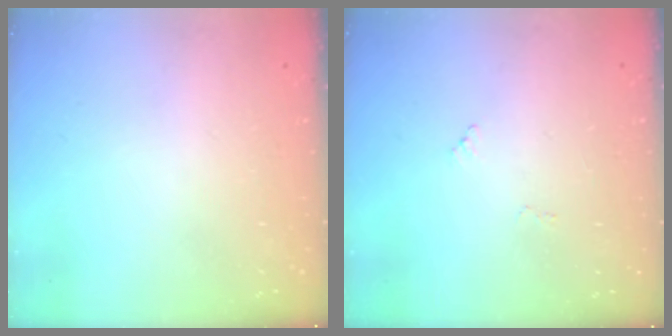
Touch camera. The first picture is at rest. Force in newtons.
{"total": 5.5, "press": 5.5, "slide": 0.3}